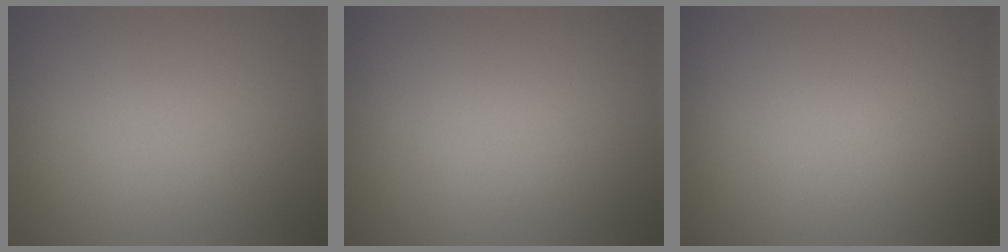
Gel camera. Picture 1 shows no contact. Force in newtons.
{"total": 0.0}
{"total": 0.0}